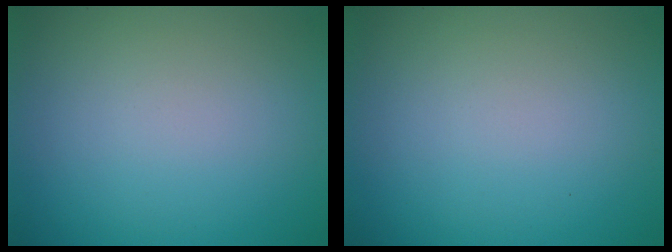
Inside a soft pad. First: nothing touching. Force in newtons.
{"total": 0.0}